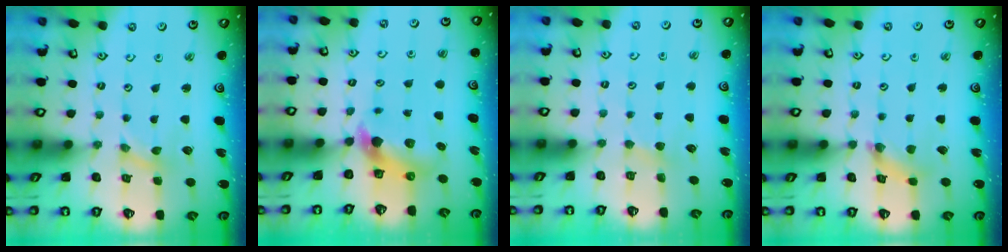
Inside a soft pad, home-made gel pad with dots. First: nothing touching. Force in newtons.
{"total": 5.2, "press": 5.1, "slide": 0.8}
{"total": 2.9, "press": 2.9, "slide": 0.3}
{"total": 2.4, "press": 2.4, "slide": 0.2}